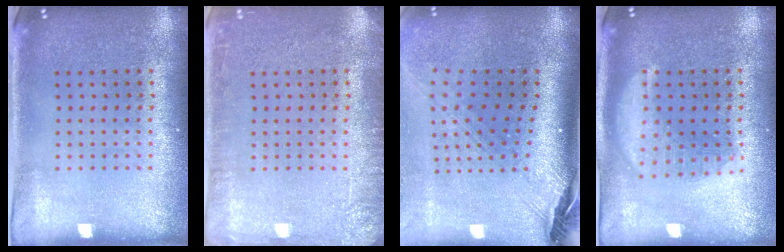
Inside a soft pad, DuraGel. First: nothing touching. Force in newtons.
{"total": 2.4, "press": 2.3, "slide": 0.3}
{"total": 3.1, "press": 2.2, "slide": 2.2}
{"total": 2.9, "press": 2.9, "slide": 0.3}